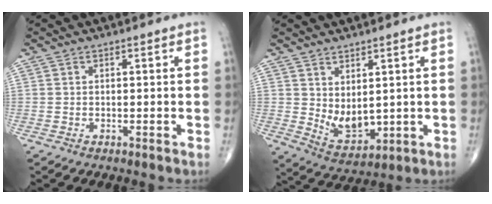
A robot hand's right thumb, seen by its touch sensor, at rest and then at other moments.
{"total": 6.9, "force": [1.3, 3.9, 5.5], "torque": [-0.074, -0.025, 0.044]}